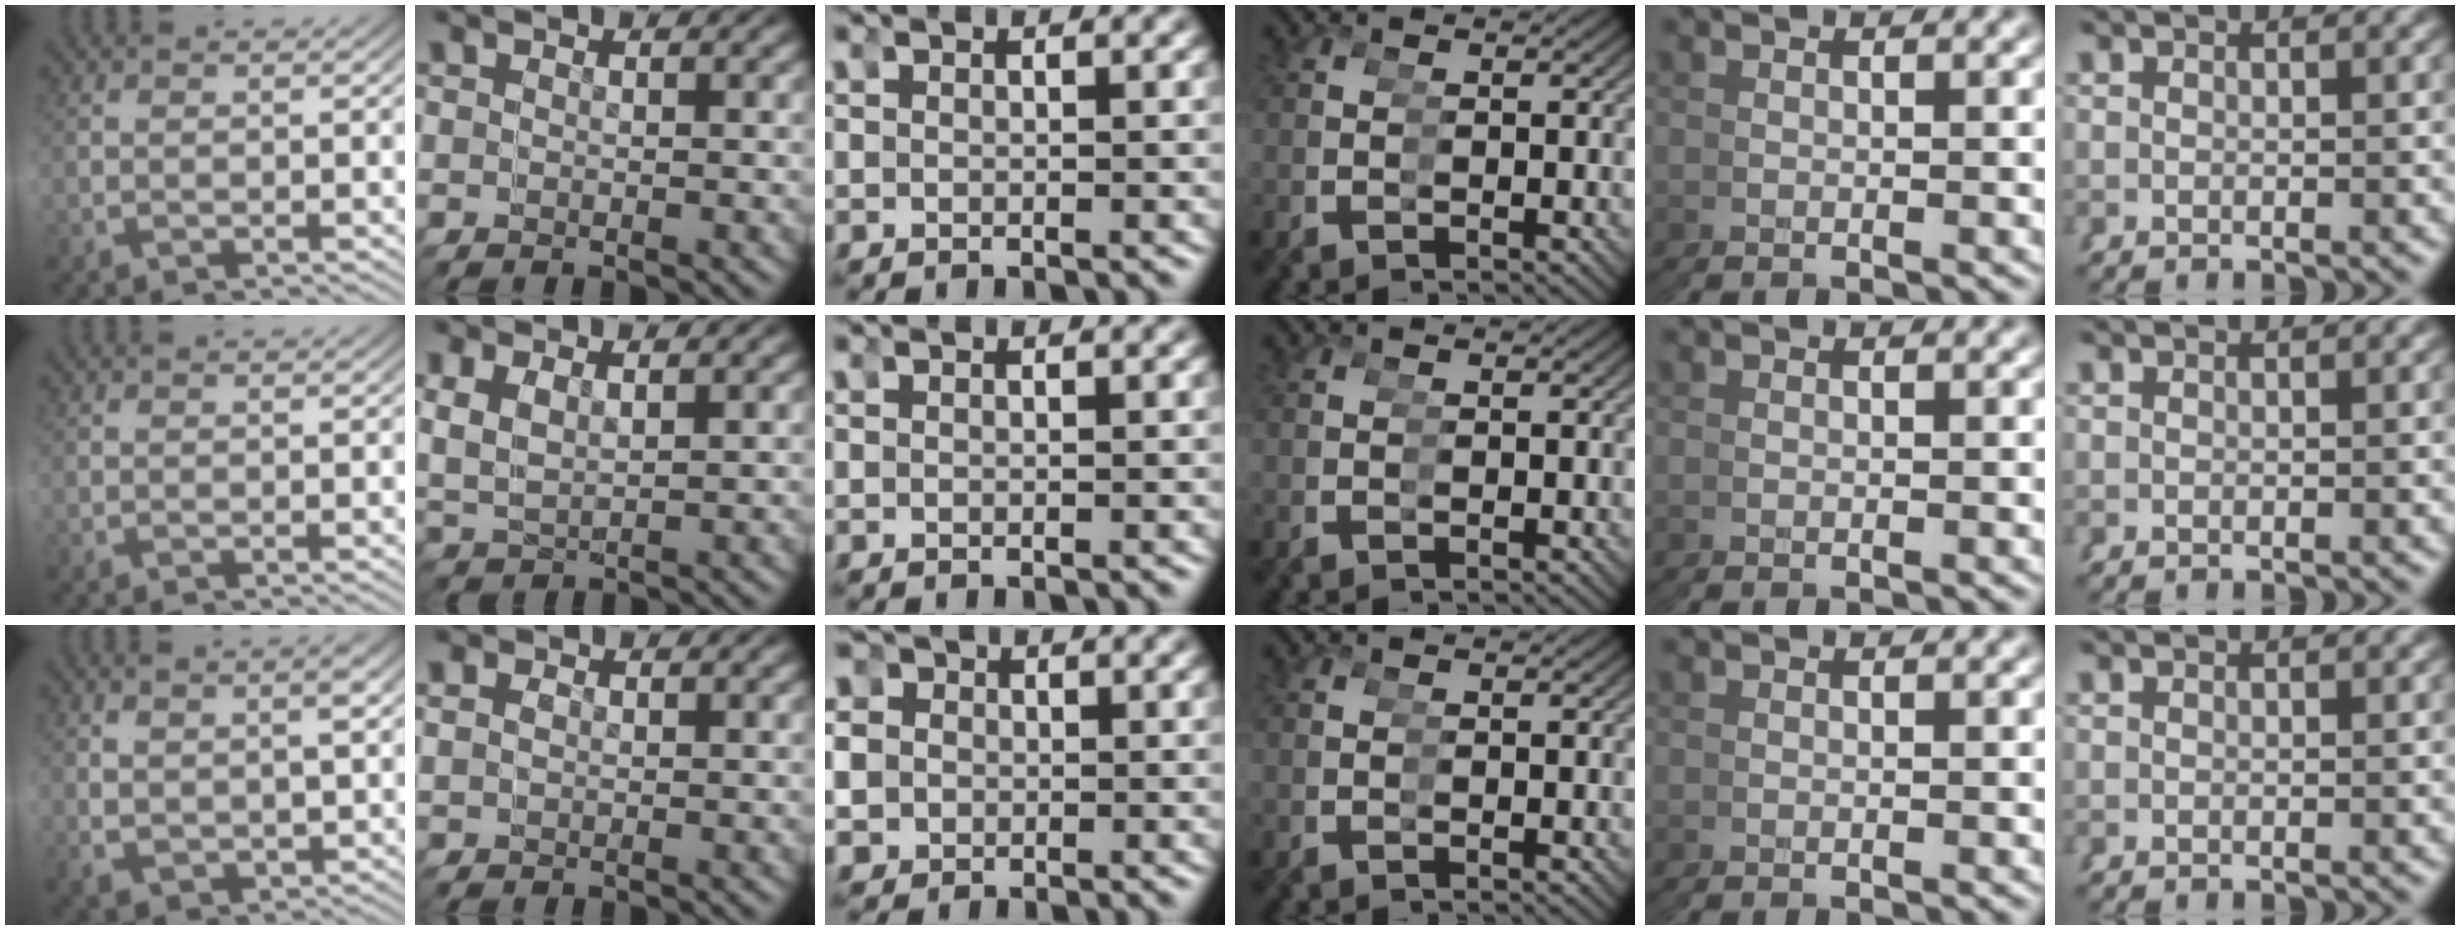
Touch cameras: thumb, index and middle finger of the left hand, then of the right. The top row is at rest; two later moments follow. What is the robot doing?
{"motion": "grasp_and_lifting", "object": "hoodie"}